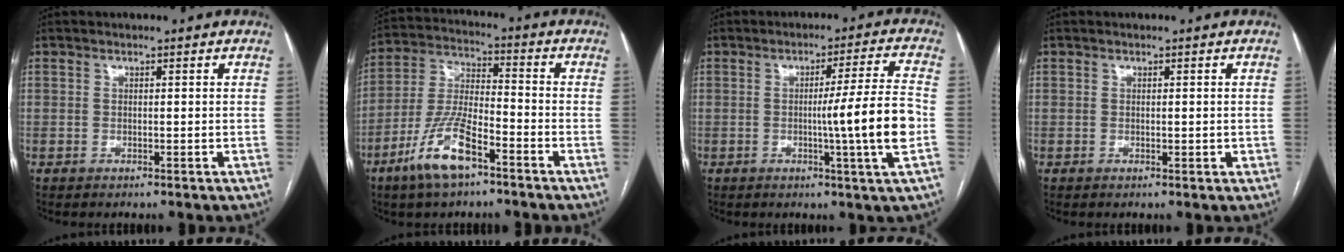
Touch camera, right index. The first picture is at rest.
{"total": 11.1, "force": [-6.5, 2.8, 8.5], "torque": [-0.183, -0.004, -0.124]}
{"total": 10.4, "force": [-1.8, -2.0, 10.0], "torque": [-0.147, -0.009, -0.027]}
{"total": 0.9, "force": [0.0, 0.4, 0.8], "torque": [-0.011, -0.002, 0.000]}